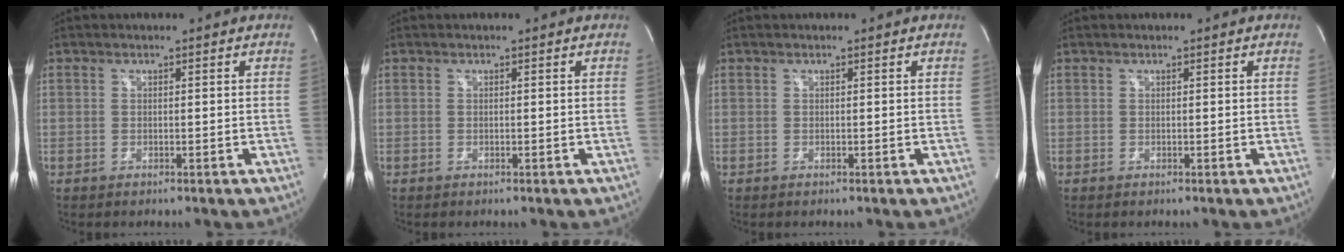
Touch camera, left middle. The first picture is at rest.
{"total": 0.0}
{"total": 0.0}
{"total": 0.0}